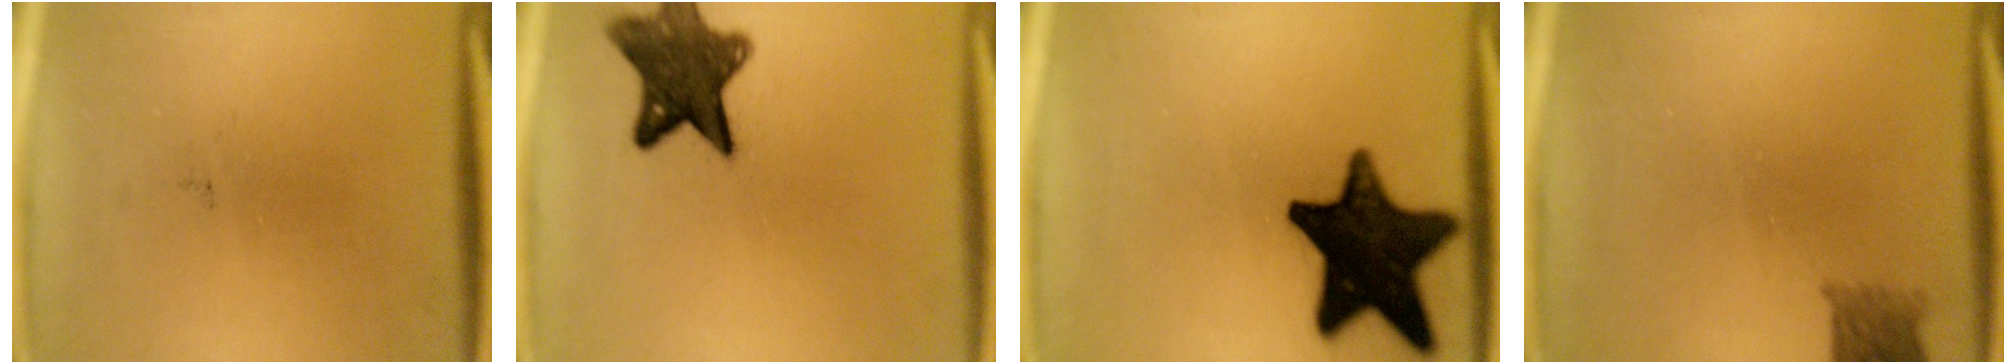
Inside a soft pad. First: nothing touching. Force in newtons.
{"total": 10.8}
{"total": 17.5}
{"total": 2.8}